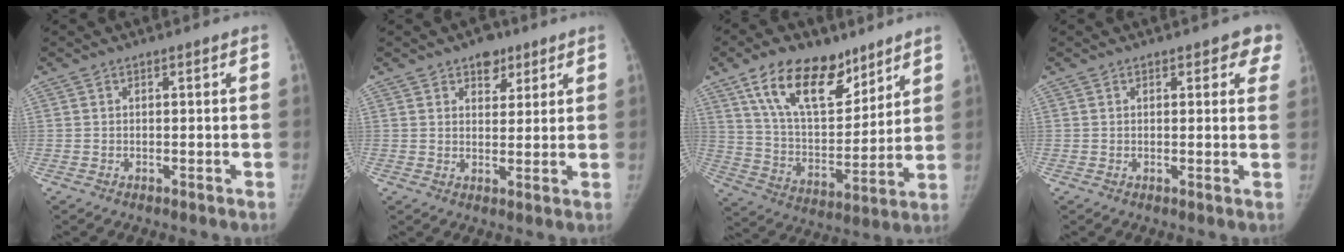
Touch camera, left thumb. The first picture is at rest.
{"total": 5.2, "force": [3.2, 3.3, 2.4], "torque": [-0.004, -0.015, 0.048]}
{"total": 18.8, "force": [11.8, 9.6, 11.0], "torque": [-0.144, -0.057, 0.213]}
{"total": 4.0, "force": [2.7, 2.1, 2.2], "torque": [0.015, -0.006, 0.019]}